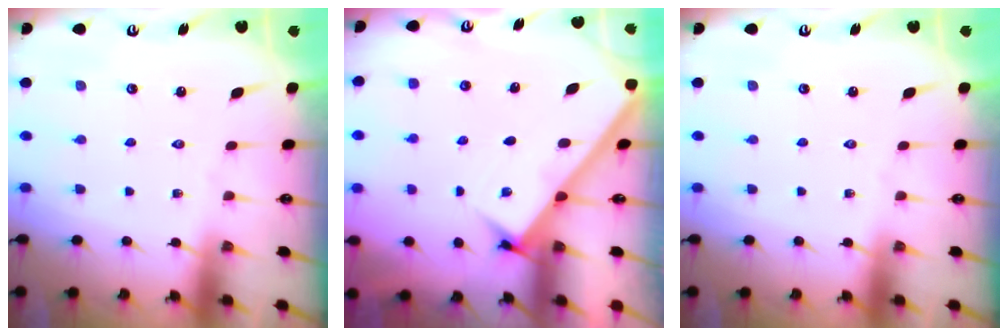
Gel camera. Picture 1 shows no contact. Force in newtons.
{"total": 2.9, "press": 2.9, "slide": 0.1}
{"total": 0.0}